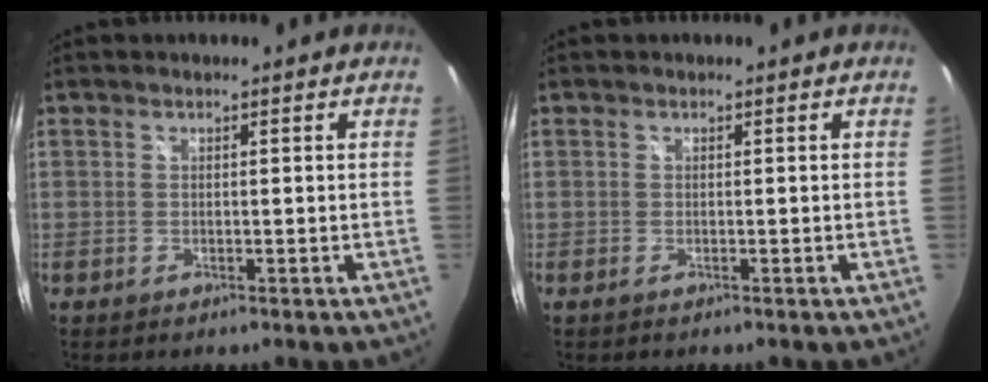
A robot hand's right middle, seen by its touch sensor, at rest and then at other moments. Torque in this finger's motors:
{"motor_torque": [-0.63, -0.69, 0.03, -0.02]}